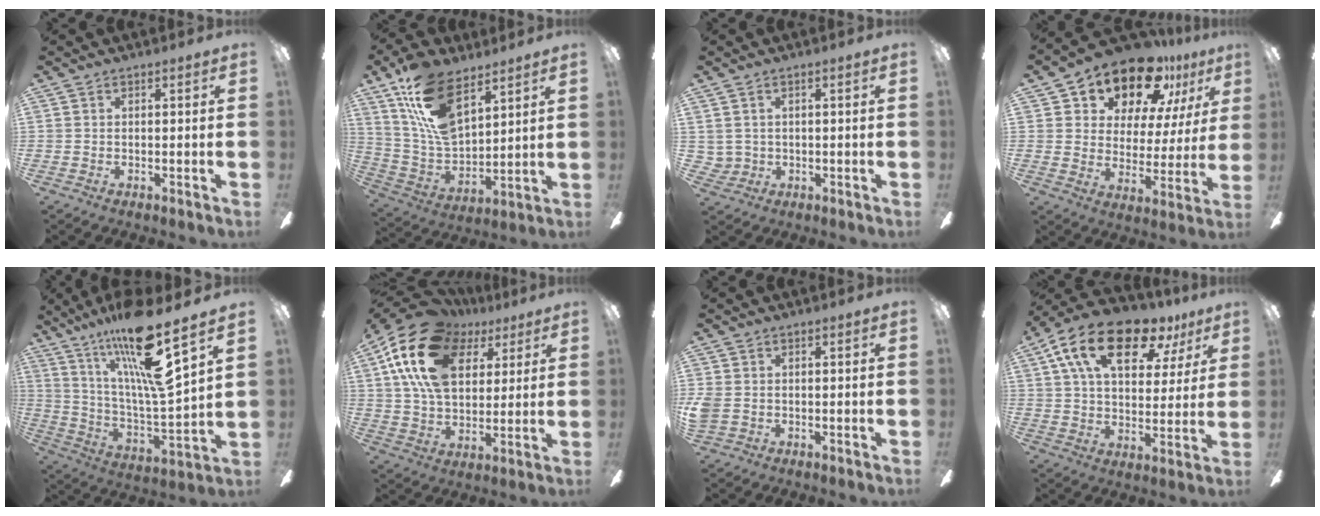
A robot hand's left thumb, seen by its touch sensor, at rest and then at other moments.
{"total": 17.9, "force": [10.5, 9.2, 11.3], "torque": [-0.241, -0.046, 0.195]}
{"total": 2.7, "force": [0.6, 2.6, 0.4], "torque": [-0.015, 0.006, 0.012]}
{"total": 16.6, "force": [12.9, 7.8, 7.1], "torque": [-0.132, -0.085, 0.226]}
{"total": 22.1, "force": [14.9, 3.1, 16.0], "torque": [-0.299, -0.082, 0.235]}
{"total": 22.0, "force": [9.7, 14.0, 13.8], "torque": [-0.274, -0.024, 0.172]}
{"total": 3.4, "force": [-0.4, 2.8, 1.8], "torque": [-0.044, 0.004, -0.009]}
{"total": 19.2, "force": [10.8, 9.4, 12.8], "torque": [-0.215, -0.038, 0.183]}